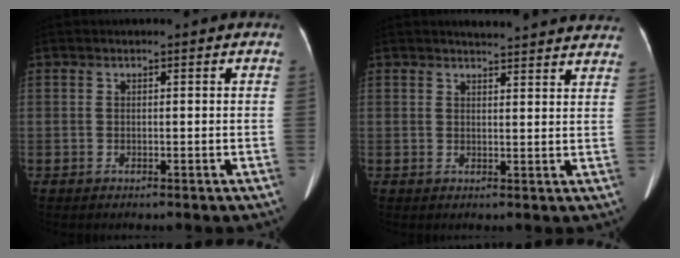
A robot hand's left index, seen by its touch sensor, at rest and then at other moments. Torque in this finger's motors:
{"motor_torque": [0.22, -0.31, 0.00, 0.01]}